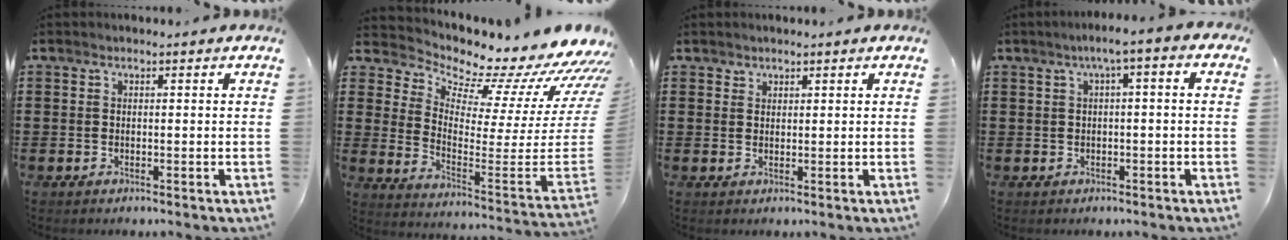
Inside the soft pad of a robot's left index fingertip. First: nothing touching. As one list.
[{"total": 7.8, "force": [7.5, 1.1, 1.7], "torque": [-0.036, -0.100, 0.116]}, {"total": 1.4, "force": [1.3, 0.5, -0.1], "torque": [-0.002, 0.000, 0.026]}, {"total": 2.7, "force": [-0.2, 0.4, 2.6], "torque": [-0.048, 0.006, -0.007]}]